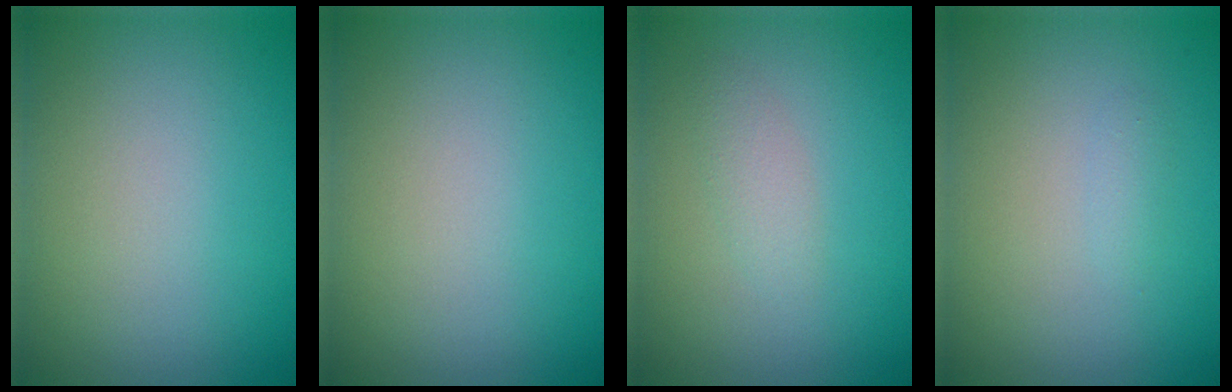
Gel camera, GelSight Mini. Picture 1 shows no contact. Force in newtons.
{"total": 0.0}
{"total": 1.3, "press": 1.3, "slide": 0.0}
{"total": 0.7, "press": 0.7, "slide": 0.0}